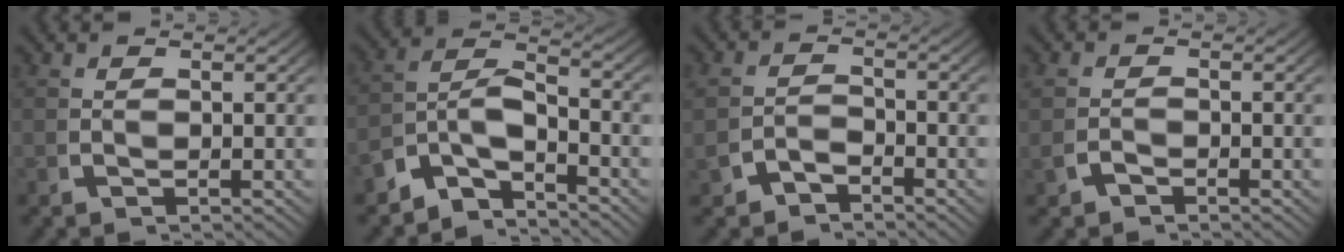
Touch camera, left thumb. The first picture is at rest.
{"total": 7.0, "force": [-2.3, 4.7, 4.7], "torque": [-0.097, -0.028, -0.043]}
{"total": 2.4, "force": [-2.0, 1.3, 0.5], "torque": [-0.007, -0.008, -0.032]}
{"total": 1.2, "force": [-0.9, 0.7, 0.4], "torque": [-0.010, -0.005, -0.015]}